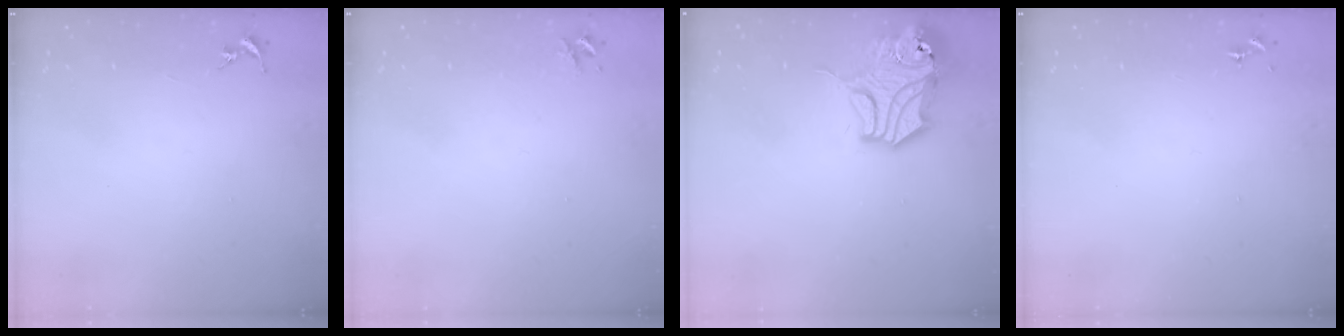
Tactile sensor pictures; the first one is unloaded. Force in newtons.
{"total": 3.2, "press": 3.1, "slide": 0.5}
{"total": 15.4, "press": 15.2, "slide": 2.1}
{"total": 0.0}